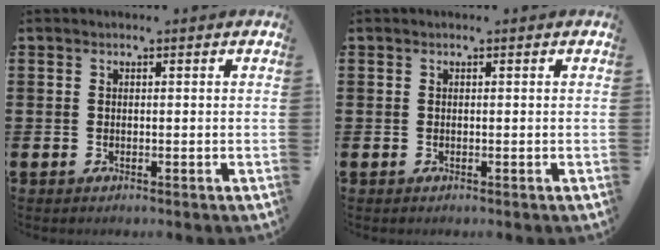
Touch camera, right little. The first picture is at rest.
{"total": 0.0}